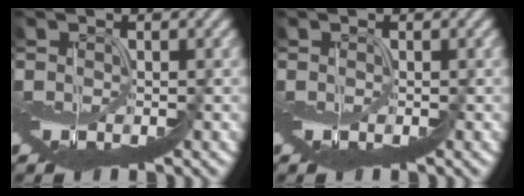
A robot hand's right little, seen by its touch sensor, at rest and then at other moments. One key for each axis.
{"total": 0.0}